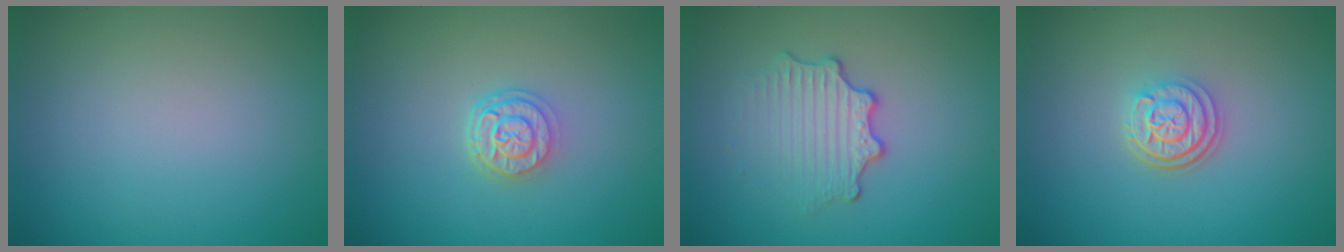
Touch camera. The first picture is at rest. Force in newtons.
{"total": 2.8, "press": 2.1, "slide": 1.8}
{"total": 3.2, "press": 2.5, "slide": 1.9}
{"total": 3.0, "press": 2.5, "slide": 1.7}